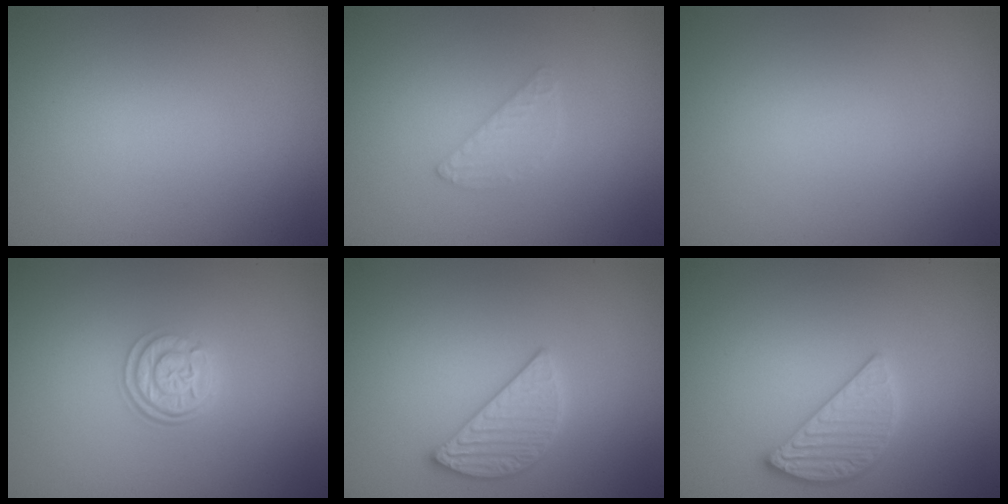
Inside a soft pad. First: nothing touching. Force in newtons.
{"total": 1.5, "press": 1.5, "slide": 0.2}
{"total": 0.0}
{"total": 3.0, "press": 2.4, "slide": 1.7}
{"total": 2.7, "press": 2.7, "slide": 0.4}
{"total": 2.8, "press": 2.8, "slide": 0.3}